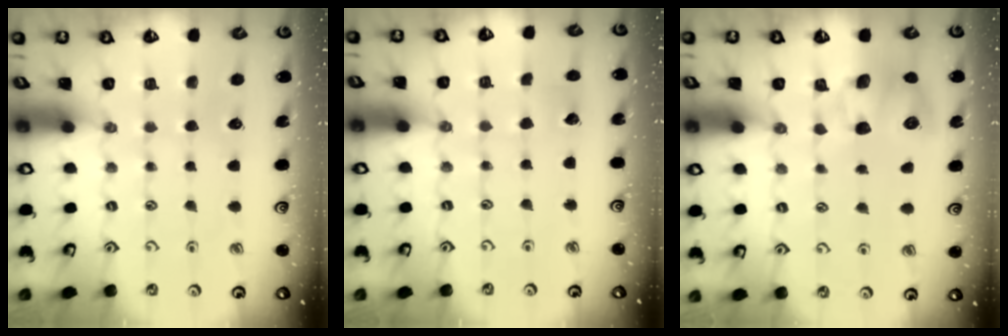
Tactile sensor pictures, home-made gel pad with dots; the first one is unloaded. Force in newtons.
{"total": 2.9, "press": 2.9, "slide": 0.3}
{"total": 9.2, "press": 9.2, "slide": 0.9}